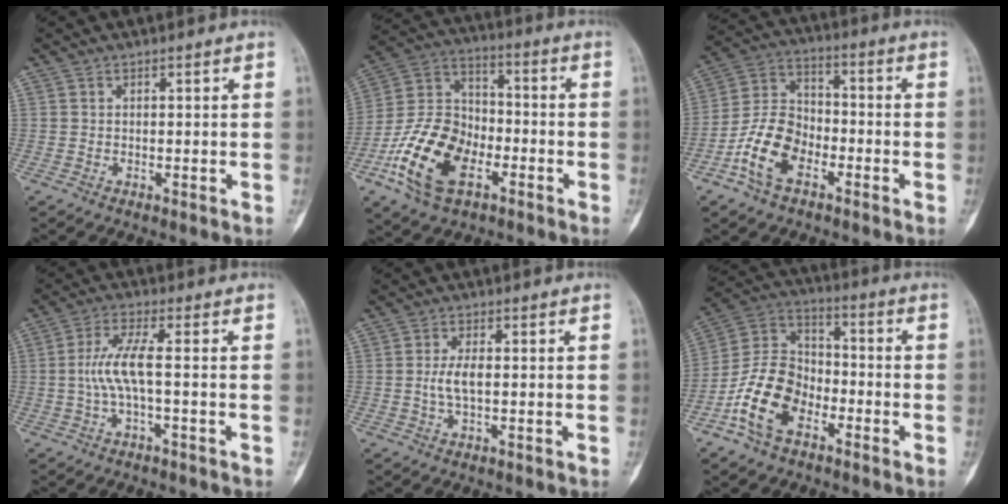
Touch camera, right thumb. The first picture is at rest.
{"total": 17.8, "force": [-7.4, 10.8, 12.0], "torque": [-0.220, 0.044, -0.142]}
{"total": 11.7, "force": [-5.4, 7.4, 7.4], "torque": [-0.134, 0.039, -0.108]}
{"total": 6.2, "force": [-0.5, 1.0, 6.1], "torque": [-0.145, 0.017, -0.017]}
{"total": 3.7, "force": [-0.1, 1.4, 3.4], "torque": [-0.075, 0.002, -0.003]}
{"total": 13.9, "force": [-6.2, 9.1, 8.5], "torque": [-0.151, 0.053, -0.126]}